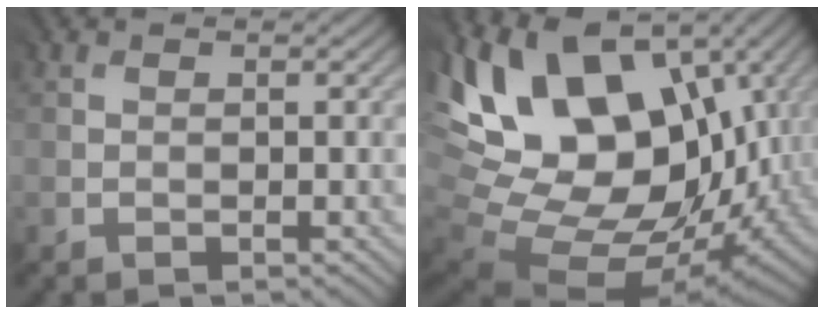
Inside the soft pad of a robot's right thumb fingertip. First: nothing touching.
{"total": 19.4, "force": [6.4, 11.9, 13.9], "torque": [-0.269, 0.005, 0.139]}